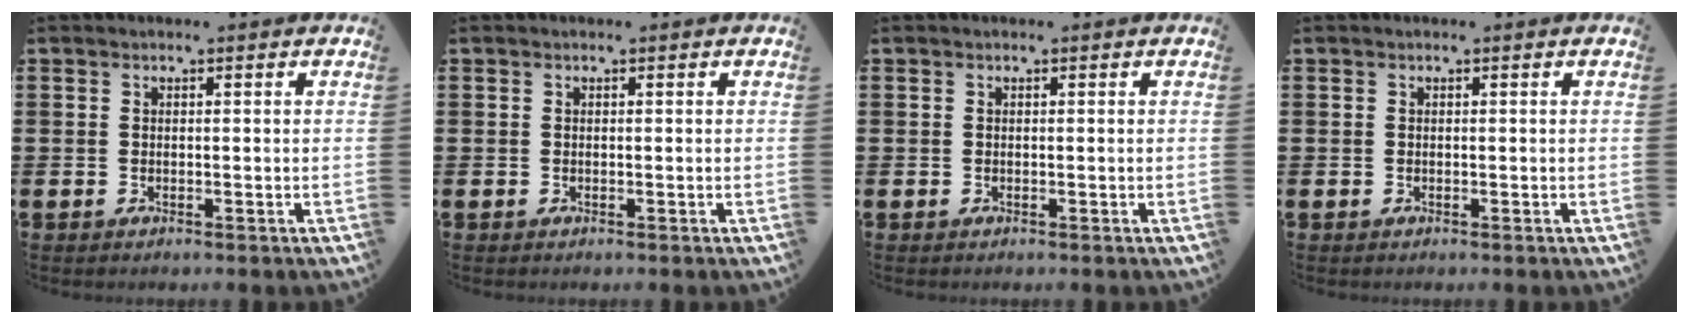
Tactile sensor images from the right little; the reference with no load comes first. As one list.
[{"total": 0.0}, {"total": 0.0}, {"total": 0.0}]